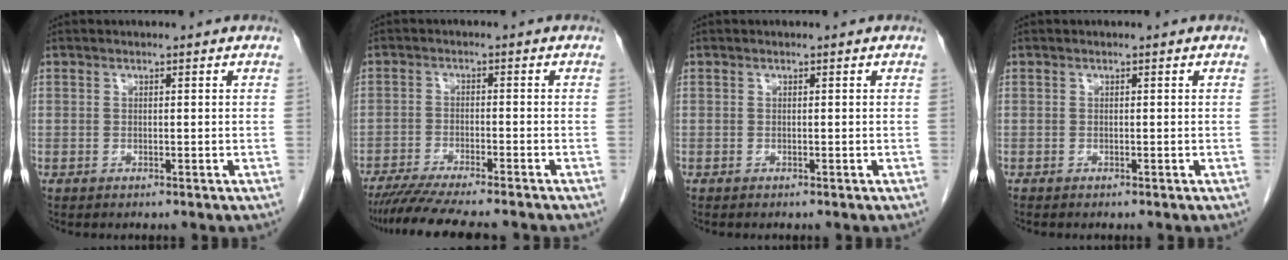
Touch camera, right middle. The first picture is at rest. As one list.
[{"total": 11.6, "force": [-10.1, 0.6, 5.7], "torque": [-0.079, -0.023, -0.154]}, {"total": 0.0}, {"total": 0.0}]